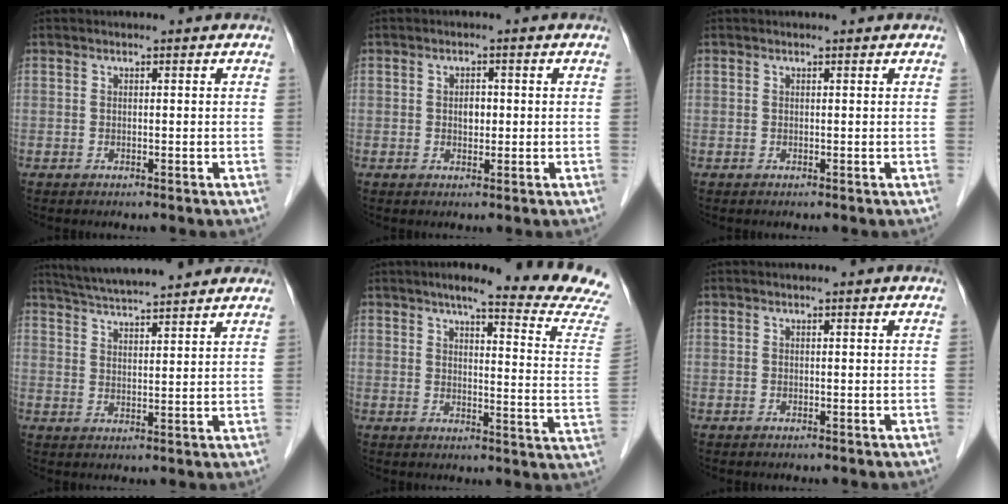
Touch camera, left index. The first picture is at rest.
{"total": 1.8, "force": [-0.5, 1.2, 1.3], "torque": [-0.021, -0.005, -0.007]}
{"total": 0.0}
{"total": 14.4, "force": [12.8, 1.3, 6.3], "torque": [-0.108, 0.028, 0.187]}
{"total": 17.4, "force": [15.8, -0.7, 7.3], "torque": [-0.093, -0.080, 0.173]}
{"total": 0.0}